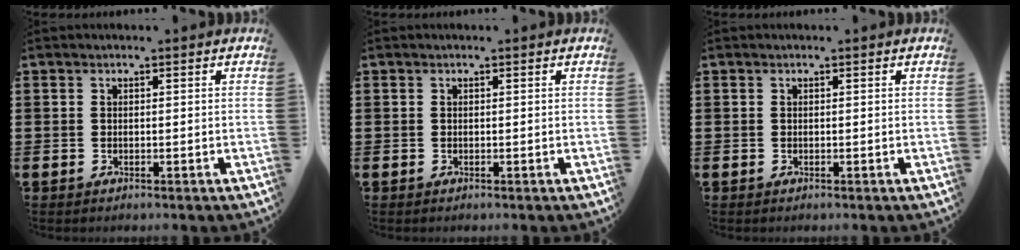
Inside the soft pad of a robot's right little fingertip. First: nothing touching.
{"total": 0.0}
{"total": 0.0}